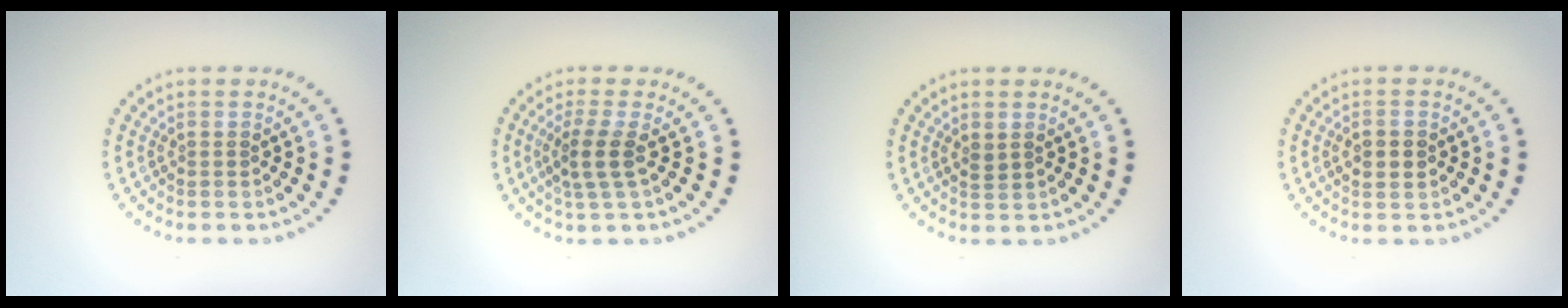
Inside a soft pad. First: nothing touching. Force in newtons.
{"total": 2.5, "press": 2.0, "slide": 1.6}
{"total": 0.7, "press": 0.7, "slide": 0.3}
{"total": 2.6, "press": 2.6, "slide": 0.2}